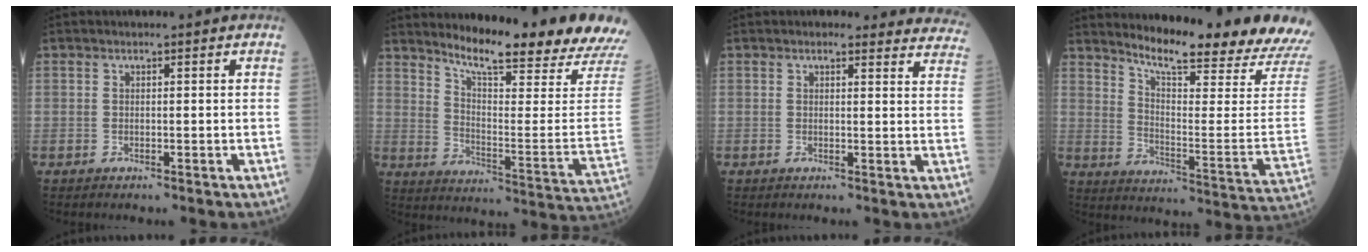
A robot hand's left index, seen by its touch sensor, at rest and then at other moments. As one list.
[{"total": 19.5, "force": [17.9, -0.9, 7.8], "torque": [-0.135, -0.107, 0.236]}, {"total": 14.1, "force": [13.5, 3.3, 2.3], "torque": [0.013, -0.041, 0.116]}, {"total": 20.6, "force": [19.2, -0.9, 7.4], "torque": [-0.131, -0.119, 0.246]}]